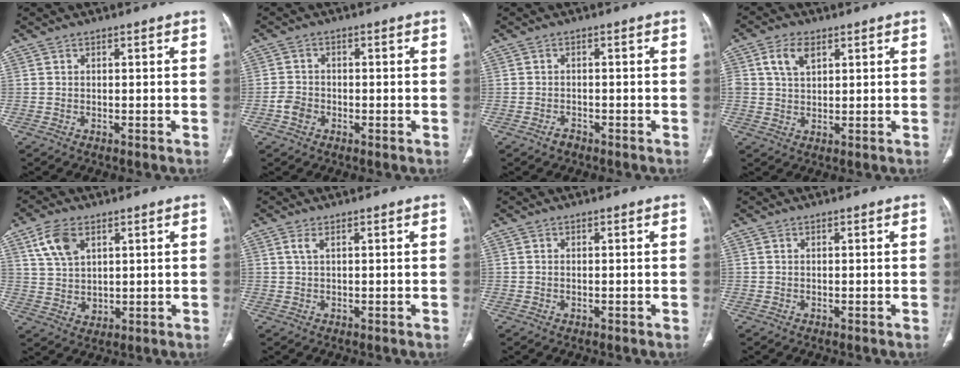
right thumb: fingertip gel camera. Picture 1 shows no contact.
{"total": 2.9, "force": [-1.1, 2.3, 1.3], "torque": [-0.015, 0.009, -0.024]}
{"total": 1.4, "force": [-1.1, 0.8, 0.4], "torque": [-0.010, 0.005, -0.018]}
{"total": 5.3, "force": [2.3, 3.2, 3.6], "torque": [-0.061, -0.003, 0.047]}
{"total": 7.8, "force": [3.7, 4.8, 4.9], "torque": [-0.085, -0.014, 0.079]}
{"total": 1.3, "force": [0.6, 0.4, 1.1], "torque": [-0.032, 0.006, 0.017]}
{"total": 0.0}
{"total": 0.0}